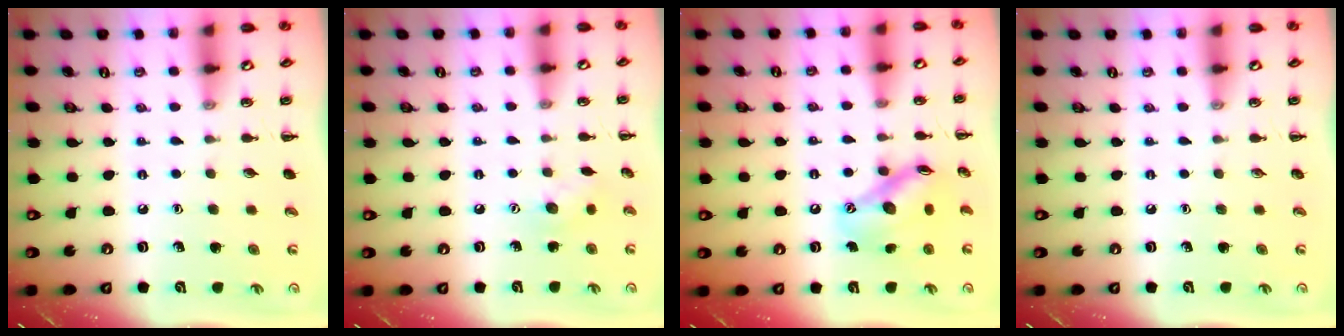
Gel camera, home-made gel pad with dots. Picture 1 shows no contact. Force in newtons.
{"total": 6.5, "press": 6.5, "slide": 0.5}
{"total": 13.9, "press": 13.6, "slide": 2.4}
{"total": 0.0}